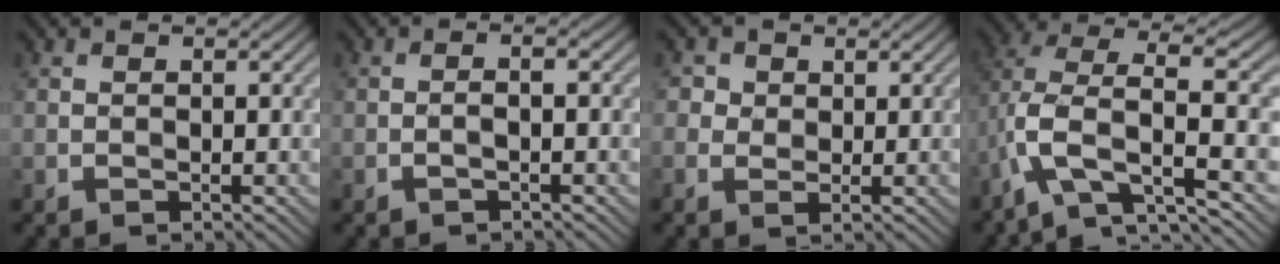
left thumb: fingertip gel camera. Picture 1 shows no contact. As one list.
[{"total": 1.4, "force": [-0.6, 0.0, 1.3], "torque": [-0.029, 0.004, -0.012]}, {"total": 2.6, "force": [1.0, 2.2, 0.9], "torque": [-0.030, 0.002, 0.017]}, {"total": 9.4, "force": [-3.2, 3.8, 8.0], "torque": [-0.171, 0.007, -0.074]}]